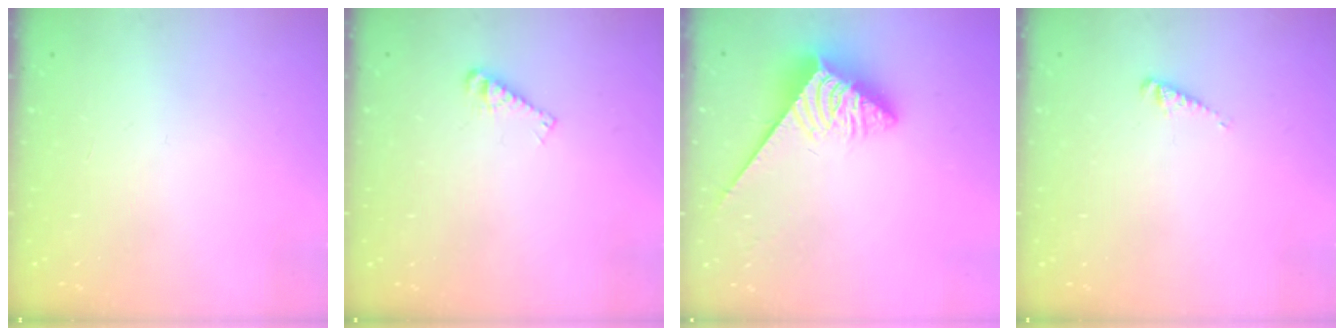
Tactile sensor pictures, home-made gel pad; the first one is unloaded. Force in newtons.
{"total": 4.3, "press": 4.3, "slide": 0.2}
{"total": 3.6, "press": 3.6, "slide": 0.4}
{"total": 2.8, "press": 2.8, "slide": 0.3}